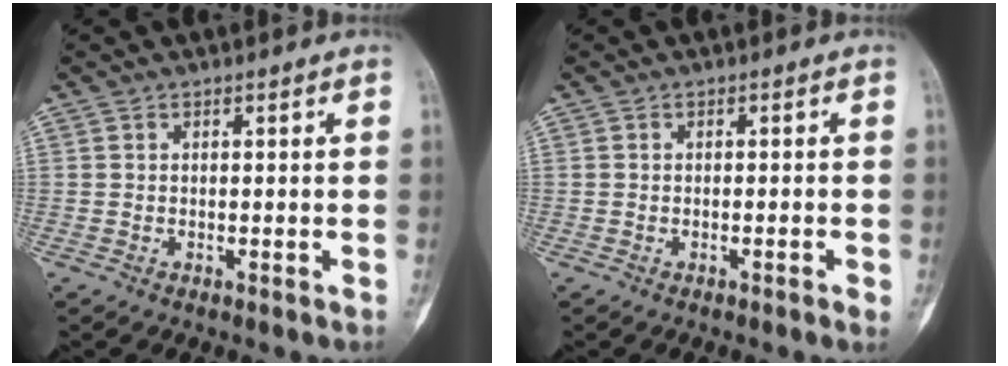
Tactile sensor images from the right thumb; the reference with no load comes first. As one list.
[{"total": 1.4, "force": [-0.7, 0.4, 1.2], "torque": [-0.015, 0.001, -0.010]}]